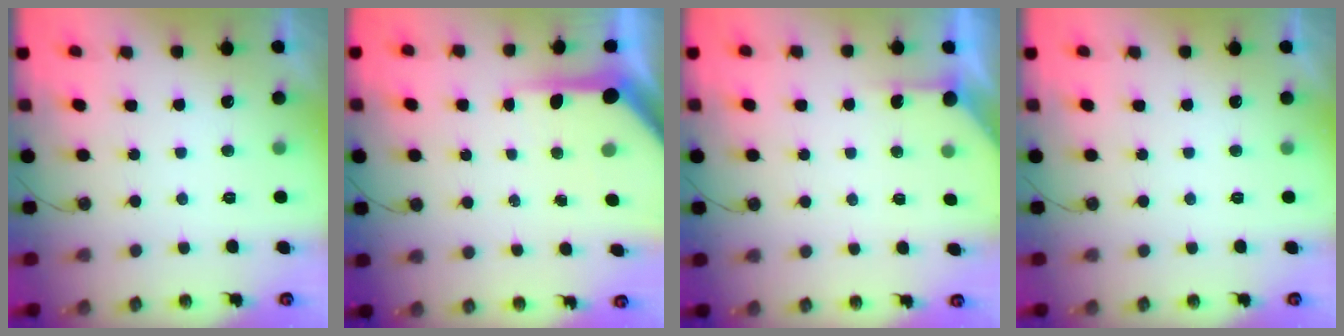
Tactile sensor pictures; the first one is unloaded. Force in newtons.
{"total": 8.3, "press": 8.2, "slide": 1.0}
{"total": 1.9, "press": 1.9, "slide": 0.3}
{"total": 0.0}